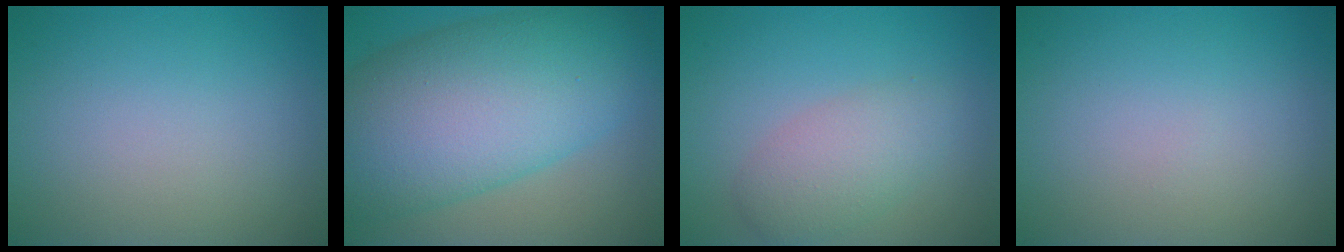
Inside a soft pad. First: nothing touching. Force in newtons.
{"total": 13.9, "press": 13.9, "slide": 0.2}
{"total": 3.5, "press": 3.5, "slide": 0.2}
{"total": 0.0}